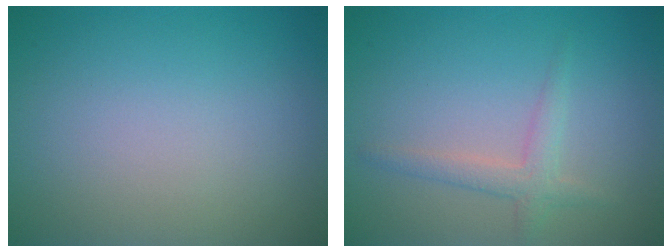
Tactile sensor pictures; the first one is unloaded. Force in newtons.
{"total": 2.0, "press": 2.0, "slide": 0.1}